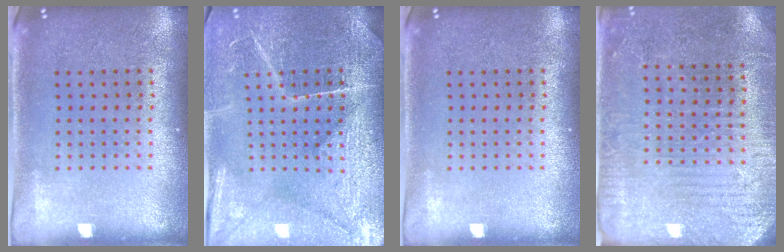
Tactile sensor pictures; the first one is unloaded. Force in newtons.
{"total": 3.8, "press": 3.7, "slide": 1.1}
{"total": 0.0}
{"total": 2.9, "press": 2.7, "slide": 0.9}